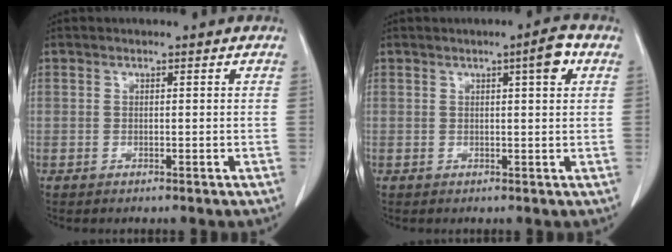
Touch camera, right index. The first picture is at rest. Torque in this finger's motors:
{"motor_torque": [0.14, 0.08, 0.06, 0.02]}